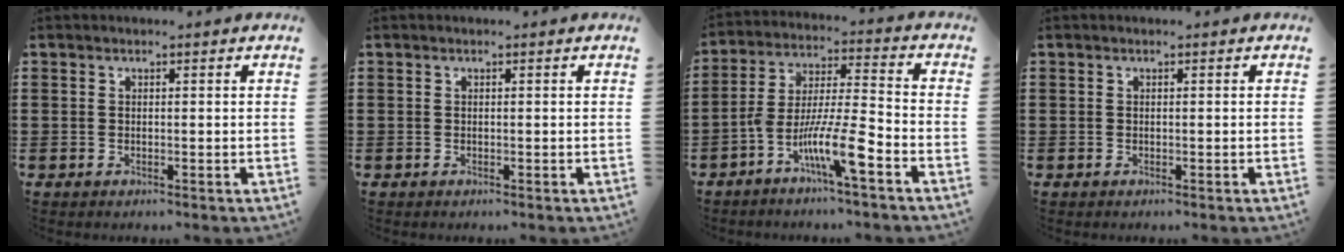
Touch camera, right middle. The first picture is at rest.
{"total": 0.0}
{"total": 10.4, "force": [-6.3, 1.4, 8.2], "torque": [-0.174, -0.005, -0.125]}
{"total": 0.0}